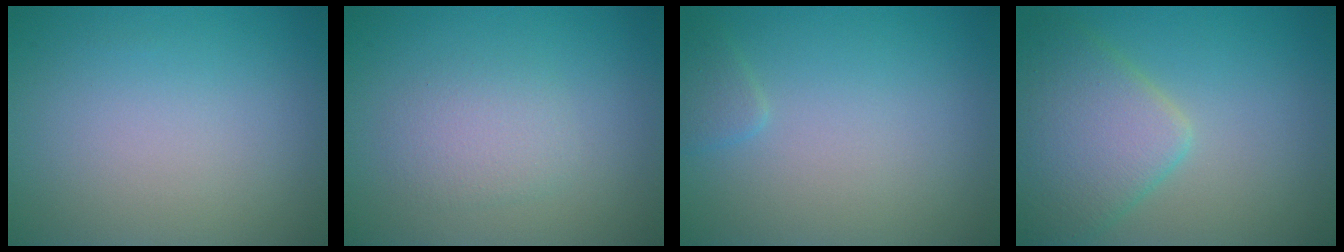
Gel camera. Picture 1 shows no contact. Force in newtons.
{"total": 2.1, "press": 2.1, "slide": 0.0}
{"total": 1.0, "press": 1.0, "slide": 0.0}
{"total": 5.7, "press": 5.7, "slide": 0.3}